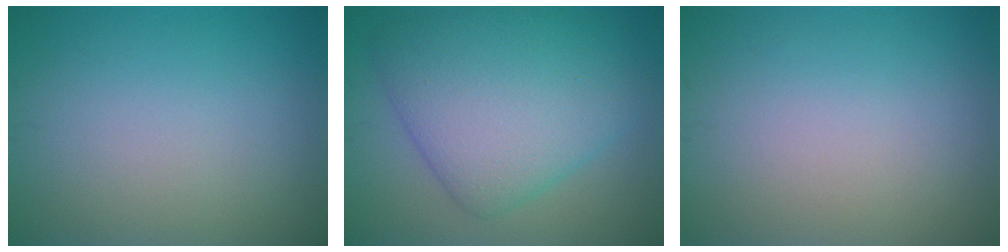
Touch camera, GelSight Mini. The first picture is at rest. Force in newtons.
{"total": 9.0, "press": 9.0, "slide": 0.1}
{"total": 0.0}